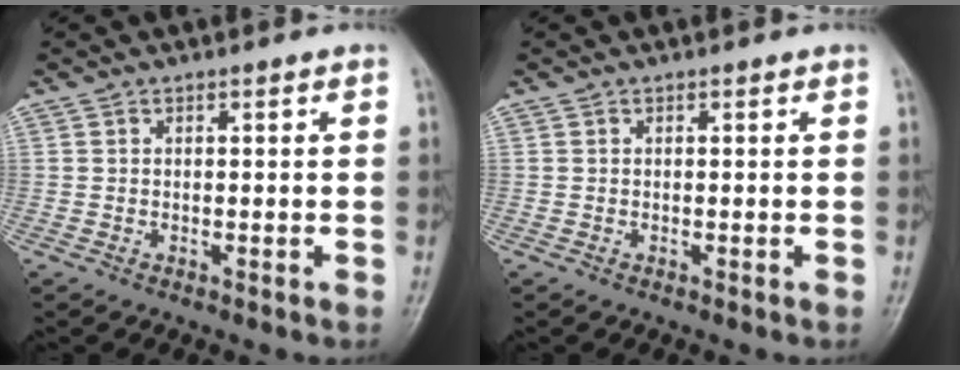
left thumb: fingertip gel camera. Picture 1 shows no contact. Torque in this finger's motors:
{"motor_torque": [0.00, 0.00, 0.00, -0.02, 0.00]}